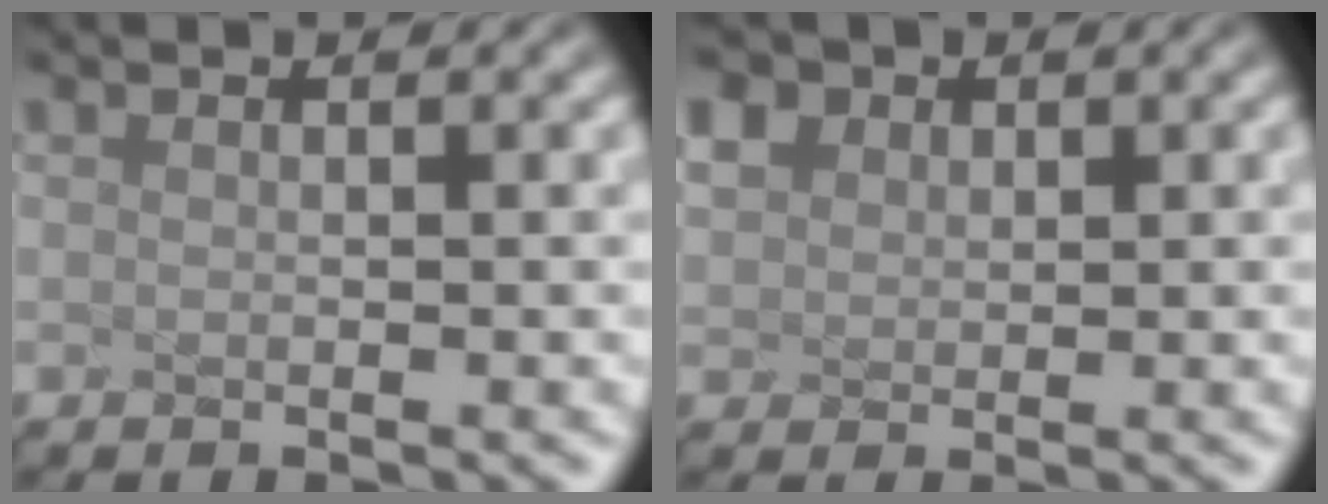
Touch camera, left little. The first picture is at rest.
{"total": 0.8, "force": [0.0, 0.3, -0.8], "torque": [-0.027, 0.000, 0.041]}